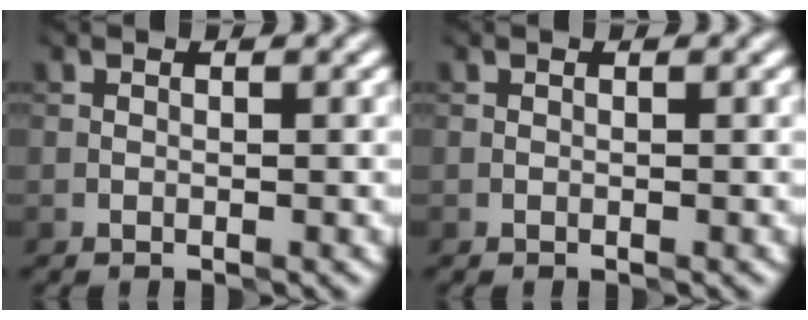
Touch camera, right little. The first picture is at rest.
{"total": 0.0}